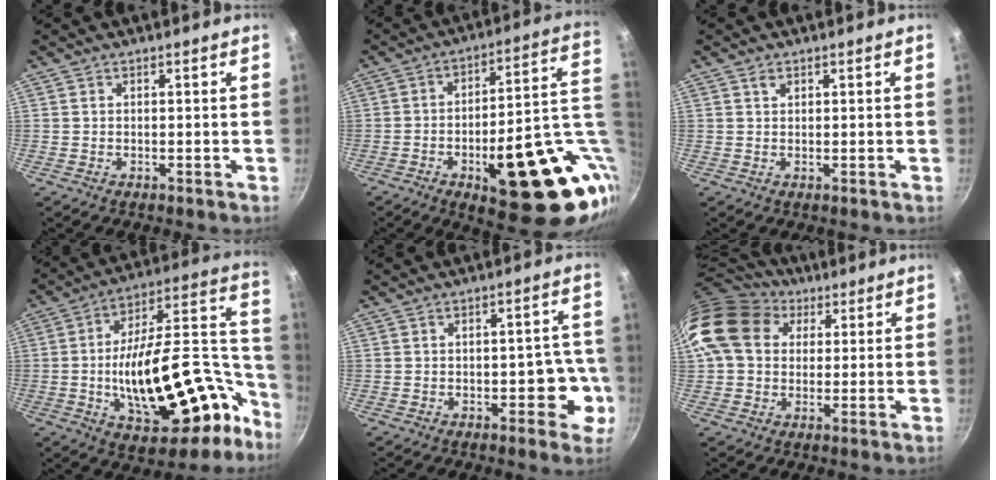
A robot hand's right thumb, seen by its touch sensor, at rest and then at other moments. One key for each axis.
{"total": 27.0, "fx": -4.0, "fy": 11.0, "fz": 24.4, "tx": -0.281, "ty": 0.003, "tz": -0.035}
{"total": 1.2, "fx": 0.7, "fy": 0.7, "fz": 0.6, "tx": -0.008, "ty": 0.001, "tz": 0.011}
{"total": 32.2, "fx": -10.6, "fy": 15.9, "fz": 25.9, "tx": -0.331, "ty": 0.084, "tz": -0.145}
{"total": 7.5, "fx": -2.5, "fy": 4.1, "fz": 5.7, "tx": -0.023, "ty": 0.028, "tz": -0.032}
{"total": 16.4, "fx": 5.4, "fy": 12.7, "fz": 8.8, "tx": -0.156, "ty": 0.022, "tz": 0.083}